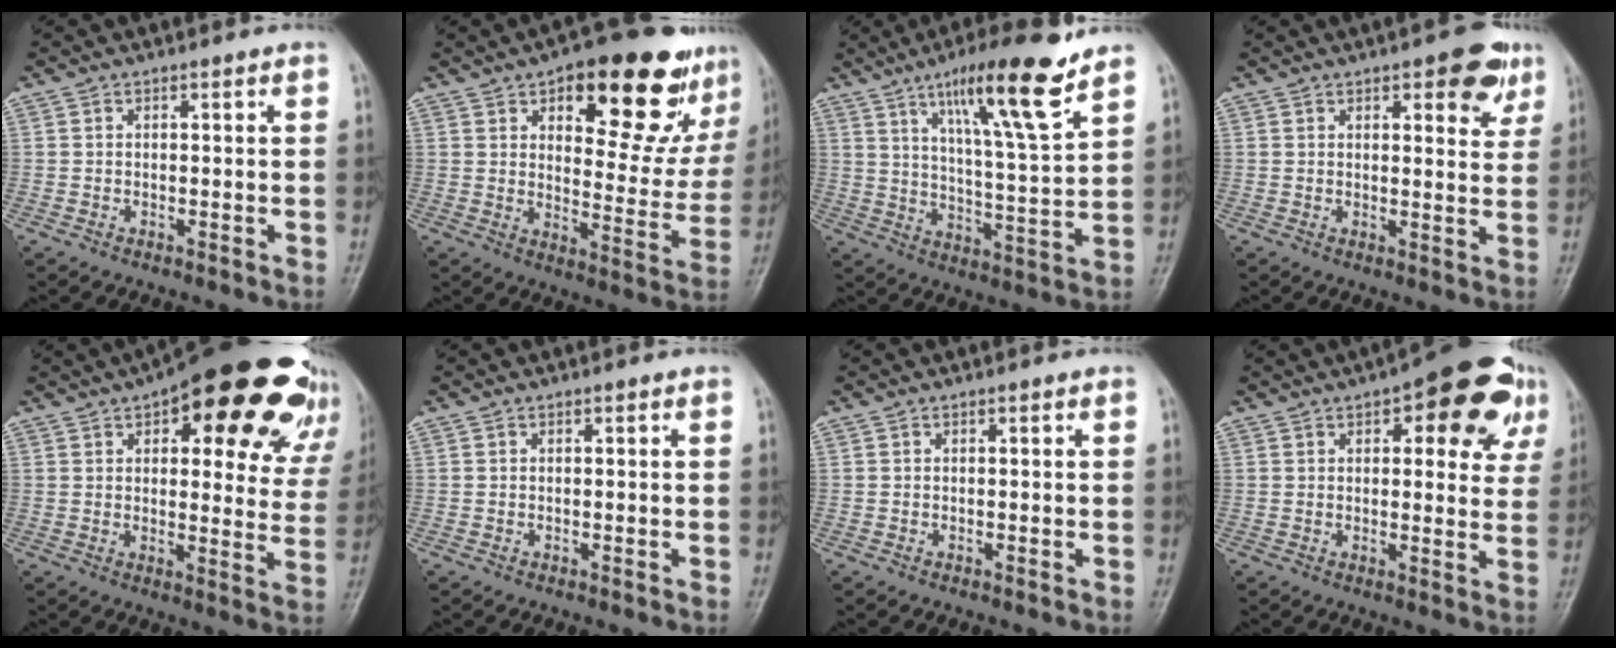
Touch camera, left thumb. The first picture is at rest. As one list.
[{"total": 22.2, "force": [12.9, 9.2, 15.6], "torque": [-0.145, -0.035, 0.177]}, {"total": 16.1, "force": [10.1, 2.1, 12.4], "torque": [-0.191, -0.055, 0.168]}, {"total": 8.0, "force": [4.4, 3.1, 5.9], "torque": [-0.045, -0.016, 0.048]}, {"total": 25.5, "force": [15.8, 10.0, 17.4], "torque": [-0.186, -0.037, 0.188]}, {"total": 0.0}, {"total": 0.0}, {"total": 16.1, "force": [7.7, 7.0, 12.4], "torque": [-0.108, -0.014, 0.087]}]